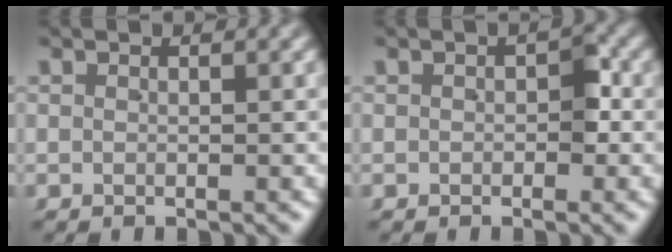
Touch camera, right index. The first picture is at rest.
{"total": 1.4, "force": [-0.3, 0.9, 1.1], "torque": [-0.013, -0.008, 0.000]}